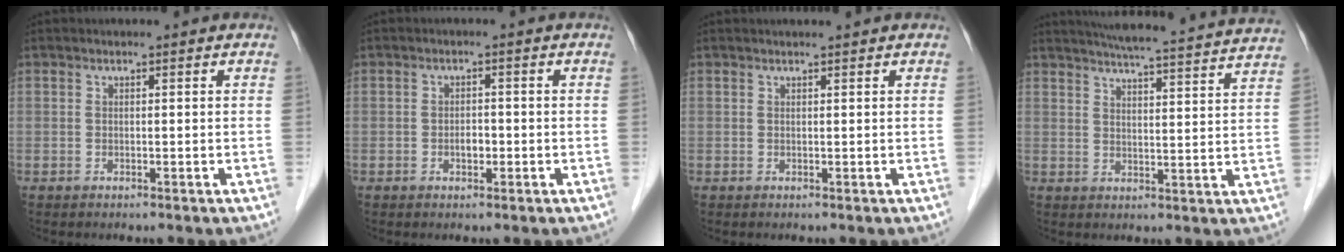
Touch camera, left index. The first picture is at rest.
{"total": 1.7, "force": [-0.6, 0.9, 1.3], "torque": [-0.020, 0.004, -0.009]}
{"total": 1.2, "force": [1.1, -0.2, 0.5], "torque": [-0.006, 0.010, 0.023]}
{"total": 21.7, "force": [20.2, -0.1, 7.9], "torque": [-0.124, -0.023, 0.249]}